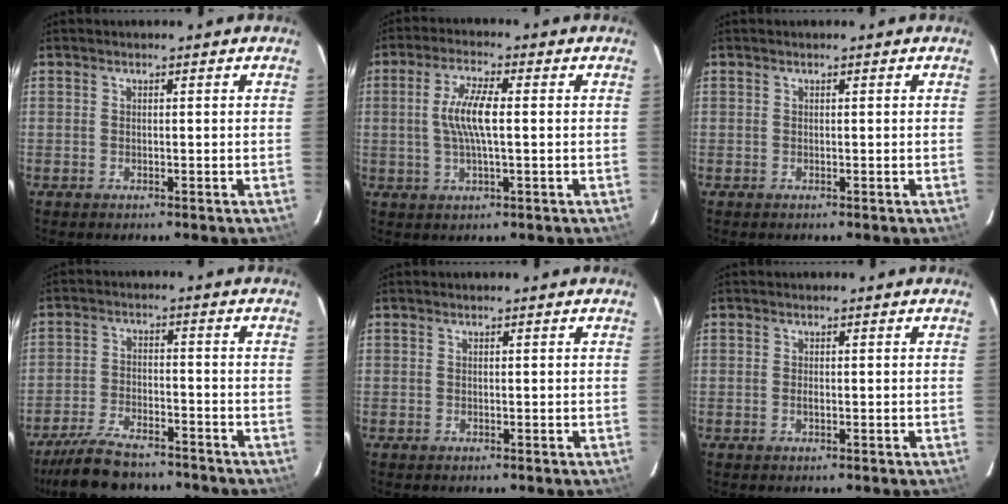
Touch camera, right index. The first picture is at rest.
{"total": 7.2, "force": [0.3, 1.4, 7.1], "torque": [-0.136, 0.003, 0.007]}
{"total": 0.0}
{"total": 13.0, "force": [-11.1, 4.2, 5.4], "torque": [-0.128, -0.005, -0.179]}
{"total": 0.0}
{"total": 0.7, "force": [-0.2, 0.3, 0.6], "torque": [-0.010, -0.001, -0.004]}